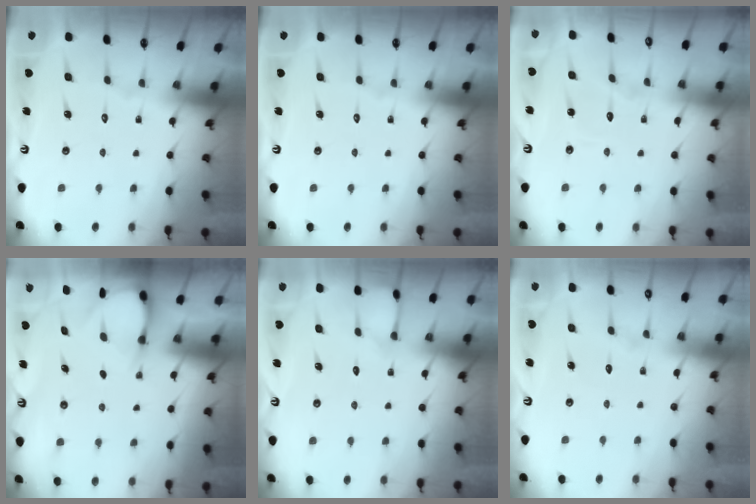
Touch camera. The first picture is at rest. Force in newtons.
{"total": 0.0}
{"total": 4.8, "press": 4.8, "slide": 0.6}
{"total": 3.2, "press": 3.2, "slide": 0.3}
{"total": 5.7, "press": 5.6, "slide": 0.5}
{"total": 2.8, "press": 2.8, "slide": 0.4}